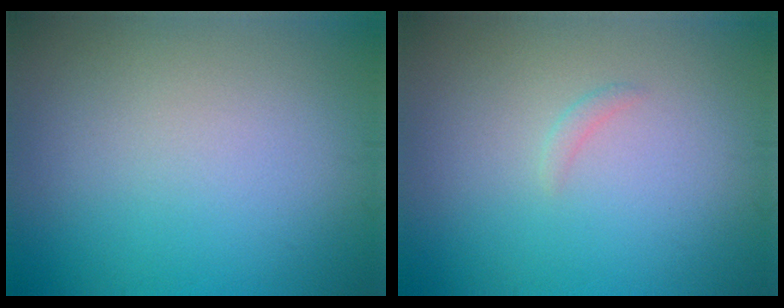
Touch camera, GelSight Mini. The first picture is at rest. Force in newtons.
{"total": 0.6, "press": 0.6, "slide": 0.1}